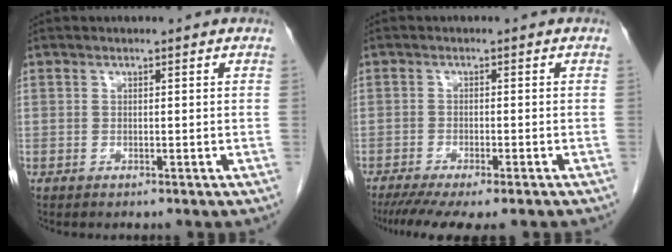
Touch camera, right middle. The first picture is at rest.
{"total": 10.3, "force": [-8.2, 1.7, 6.0], "torque": [-0.084, -0.014, -0.122]}